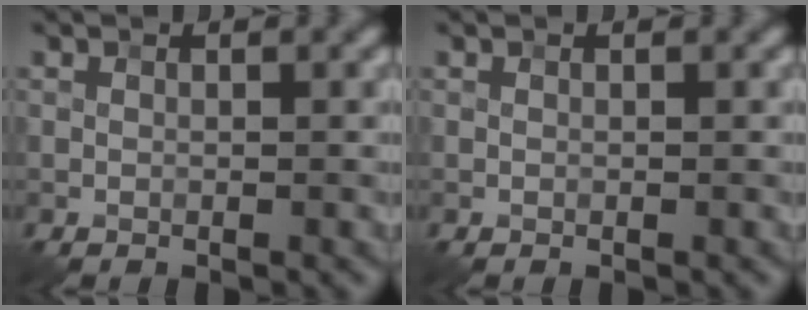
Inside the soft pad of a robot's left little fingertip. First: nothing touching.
{"total": 0.0}